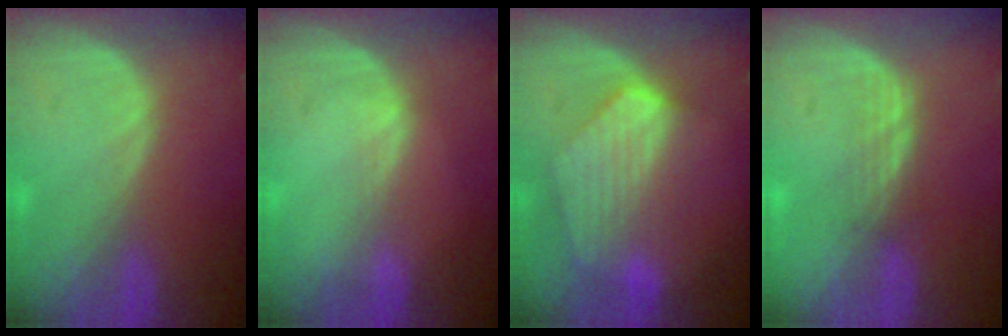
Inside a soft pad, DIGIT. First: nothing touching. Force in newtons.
{"total": 0.9, "press": 0.8, "slide": 0.2}
{"total": 8.4, "press": 7.6, "slide": 3.5}
{"total": 2.2, "press": 2.2, "slide": 0.4}